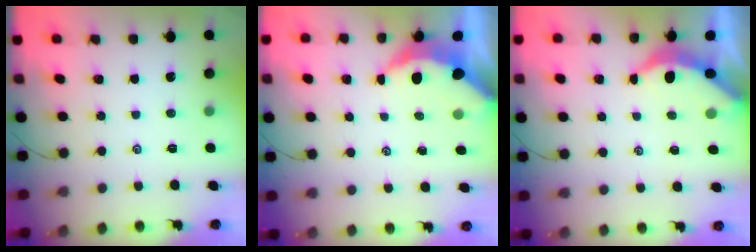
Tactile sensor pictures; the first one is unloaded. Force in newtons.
{"total": 5.2, "press": 5.1, "slide": 0.7}
{"total": 3.8, "press": 3.8, "slide": 0.4}